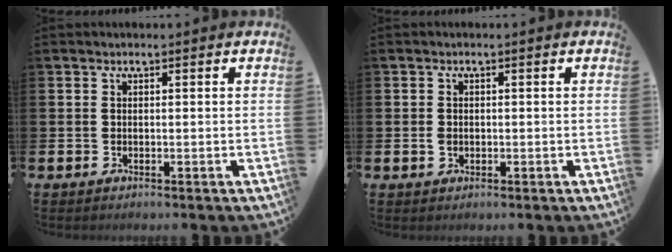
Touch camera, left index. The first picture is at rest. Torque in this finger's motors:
{"motor_torque": [-0.01, 0.03, 0.00, 0.03]}